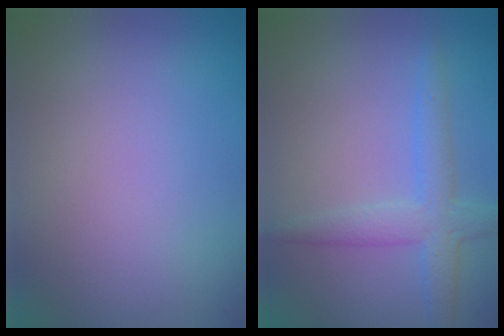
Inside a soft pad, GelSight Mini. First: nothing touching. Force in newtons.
{"total": 3.1, "press": 3.0, "slide": 0.1}